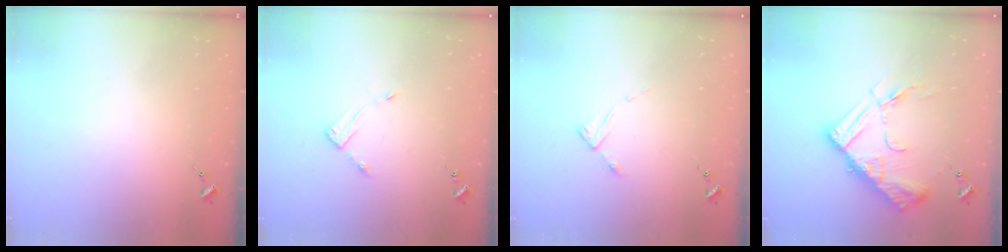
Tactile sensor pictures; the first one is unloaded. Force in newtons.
{"total": 4.6, "press": 4.6, "slide": 0.4}
{"total": 2.7, "press": 2.7, "slide": 0.4}
{"total": 16.6, "press": 16.6, "slide": 1.1}